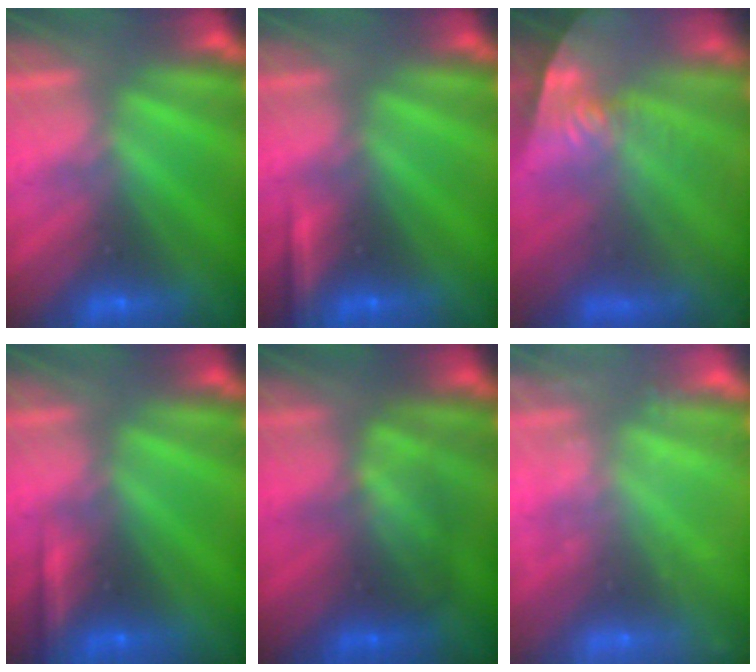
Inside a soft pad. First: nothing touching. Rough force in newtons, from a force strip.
{"total": 2.3}
{"total": 7.6}
{"total": 2.2}
{"total": 2.1}
{"total": 2.3}